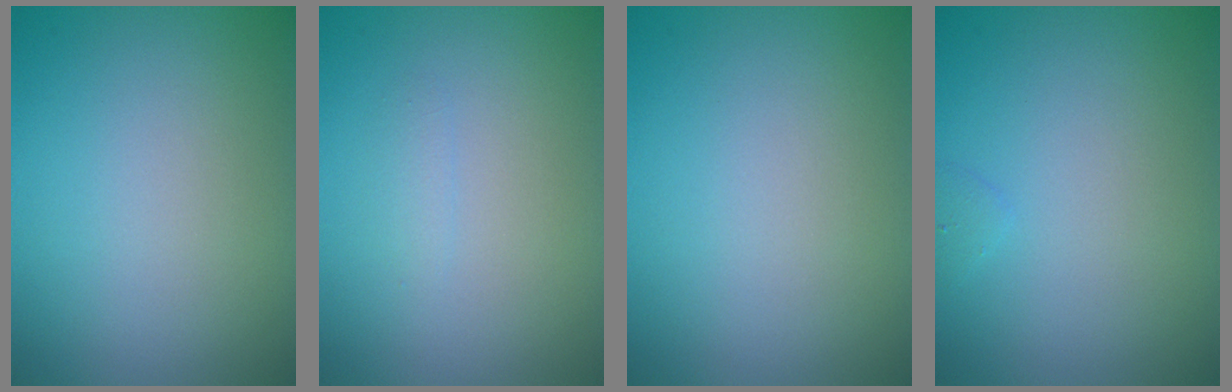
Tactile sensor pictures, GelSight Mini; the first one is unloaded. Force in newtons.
{"total": 0.7, "press": 0.7, "slide": 0.0}
{"total": 0.0}
{"total": 0.5, "press": 0.5, "slide": 0.1}